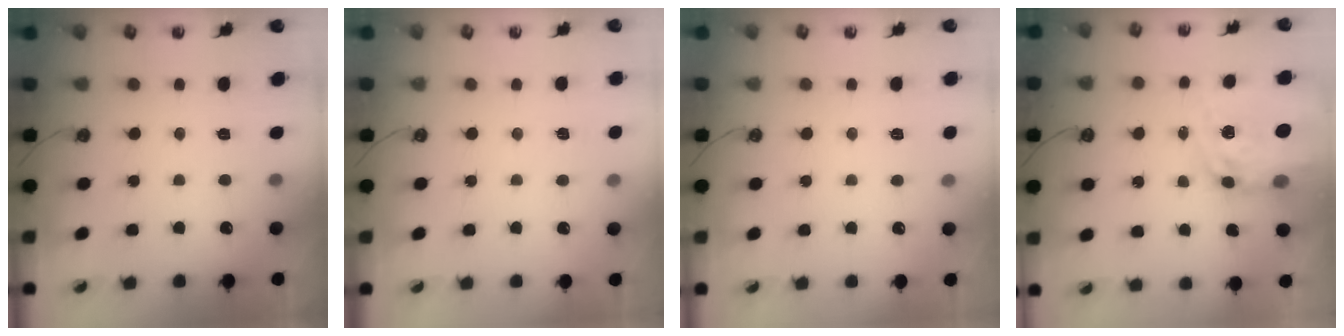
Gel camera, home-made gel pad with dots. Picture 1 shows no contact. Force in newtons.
{"total": 3.0, "press": 2.9, "slide": 0.4}
{"total": 2.4, "press": 2.4, "slide": 0.4}
{"total": 13.9, "press": 13.9, "slide": 1.3}